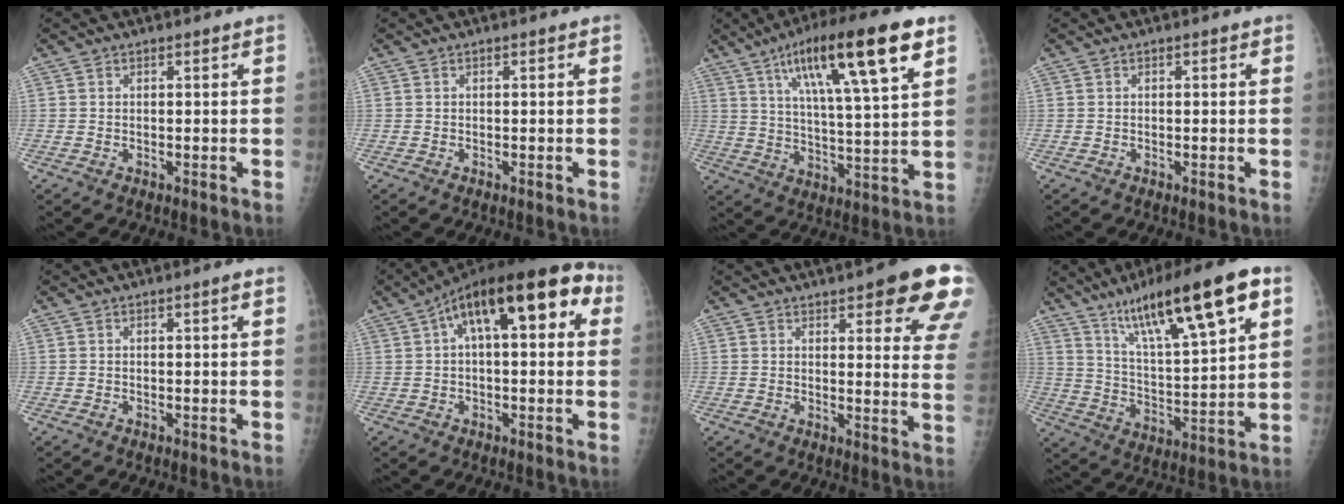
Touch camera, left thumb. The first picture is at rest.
{"total": 0.5, "force": [0.1, 0.2, 0.5], "torque": [-0.007, 0.001, 0.001]}
{"total": 20.4, "force": [10.1, 3.8, 17.3], "torque": [-0.269, -0.014, 0.164]}
{"total": 0.8, "force": [0.2, 0.4, 0.7], "torque": [-0.007, 0.003, 0.001]}
{"total": 1.1, "force": [0.1, 0.1, 1.0], "torque": [-0.021, 0.002, 0.001]}
{"total": 19.6, "force": [5.9, 8.2, 16.8], "torque": [-0.233, 0.048, 0.081]}
{"total": 16.6, "force": [9.4, 4.5, 12.9], "torque": [-0.127, -0.036, 0.102]}
{"total": 21.8, "force": [11.7, 4.7, 17.8], "torque": [-0.271, -0.026, 0.202]}